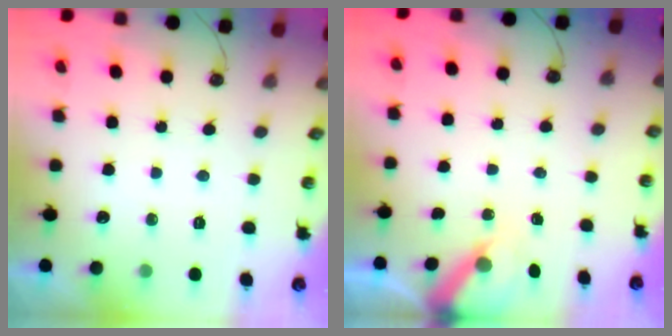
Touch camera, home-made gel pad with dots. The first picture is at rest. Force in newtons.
{"total": 6.6, "press": 6.6, "slide": 0.1}